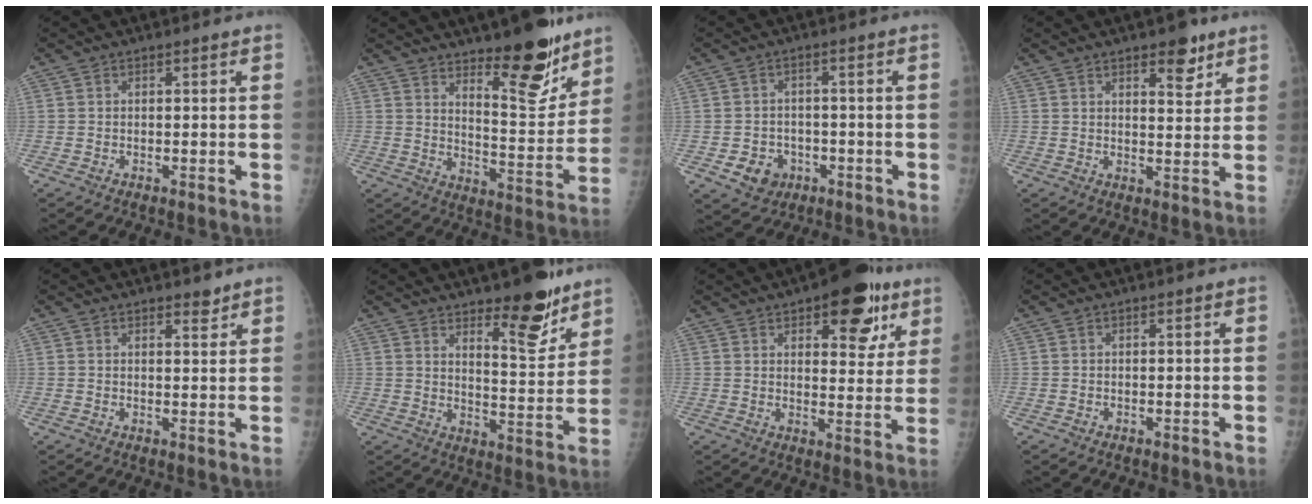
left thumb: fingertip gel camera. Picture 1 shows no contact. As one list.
[{"total": 15.2, "force": [10.6, 4.7, 9.9], "torque": [-0.100, -0.087, 0.168]}, {"total": 5.9, "force": [-2.2, 5.0, 2.1], "torque": [-0.014, 0.013, -0.027]}, {"total": 6.2, "force": [3.9, 2.5, 4.1], "torque": [-0.035, -0.022, 0.051]}, {"total": 2.1, "force": [1.7, 0.8, 0.9], "torque": [-0.002, -0.012, 0.023]}, {"total": 11.8, "force": [8.2, 3.7, 7.6], "torque": [-0.078, -0.065, 0.128]}, {"total": 13.7, "force": [7.4, 6.3, 9.6], "torque": [-0.078, -0.025, 0.095]}, {"total": 0.0}]